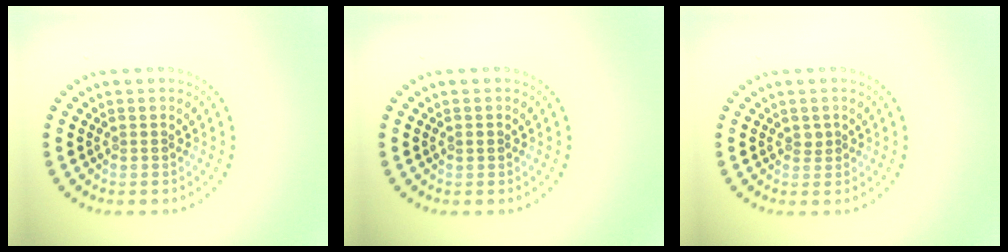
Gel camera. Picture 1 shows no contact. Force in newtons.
{"total": 0.9, "press": 0.9, "slide": 0.0}
{"total": 0.9, "press": 0.6, "slide": 0.6}